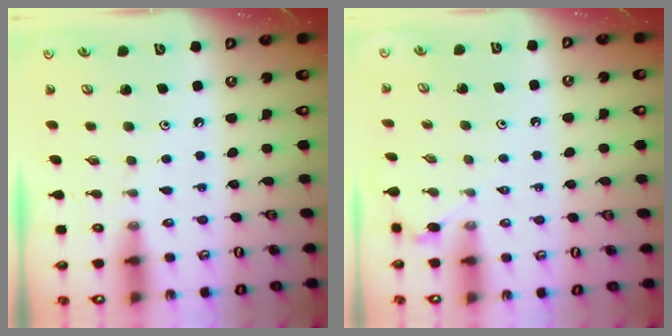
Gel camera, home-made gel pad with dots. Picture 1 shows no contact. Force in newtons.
{"total": 3.4, "press": 3.4, "slide": 0.5}